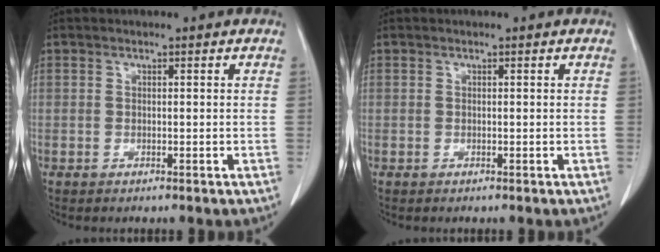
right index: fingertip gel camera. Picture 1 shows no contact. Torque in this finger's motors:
{"motor_torque": [0.00, 0.00, 0.00, 0.00]}